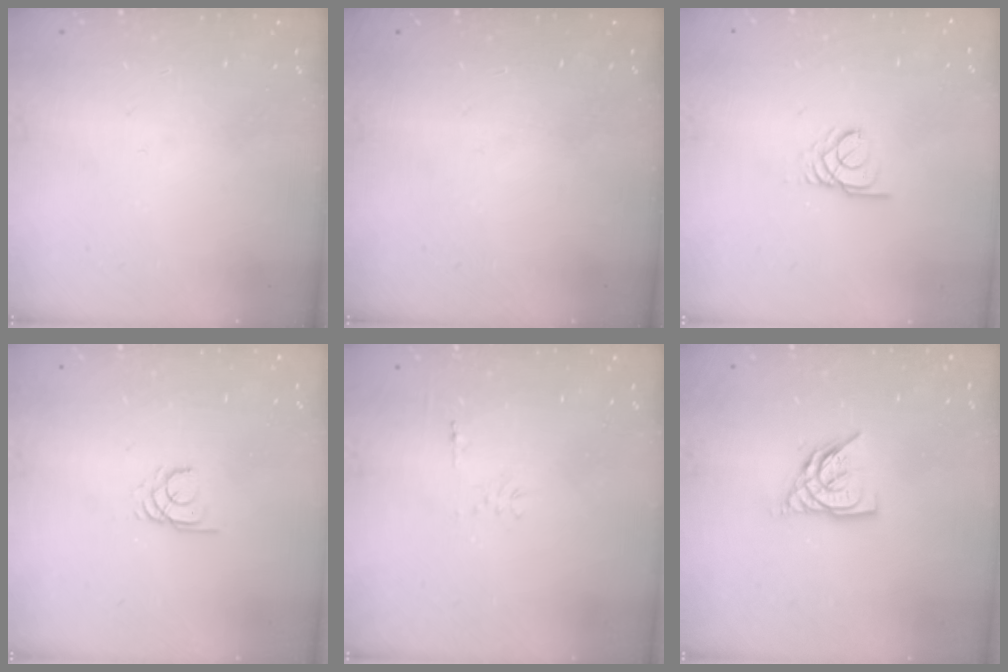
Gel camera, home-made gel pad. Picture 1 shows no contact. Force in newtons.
{"total": 0.0}
{"total": 2.5, "press": 2.5, "slide": 0.2}
{"total": 2.4, "press": 2.4, "slide": 0.1}
{"total": 4.9, "press": 4.9, "slide": 0.5}
{"total": 8.1, "press": 8.0, "slide": 1.0}